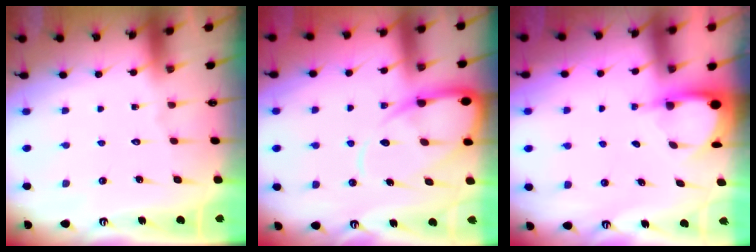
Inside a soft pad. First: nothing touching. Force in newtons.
{"total": 11.3, "press": 11.2, "slide": 1.3}
{"total": 3.4, "press": 3.4, "slide": 0.2}